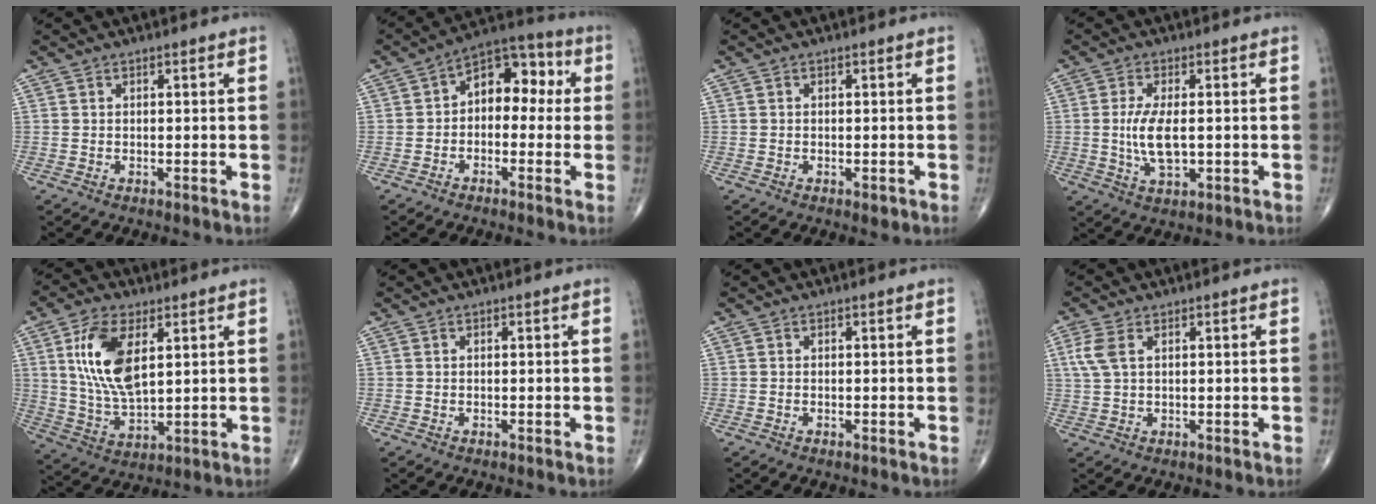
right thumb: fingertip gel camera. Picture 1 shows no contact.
{"total": 10.2, "force": [0.6, 6.7, 7.7], "torque": [-0.073, 0.039, -0.009]}
{"total": 1.2, "force": [-0.6, 0.7, 0.9], "torque": [-0.007, -0.001, -0.006]}
{"total": 7.3, "force": [-0.3, 3.1, 6.6], "torque": [-0.135, -0.011, -0.003]}
{"total": 13.4, "force": [4.2, 6.5, 11.0], "torque": [-0.213, -0.018, 0.087]}
{"total": 0.0}
{"total": 0.0}
{"total": 4.0, "force": [1.4, 2.0, 3.1], "torque": [-0.086, 0.012, 0.032]}